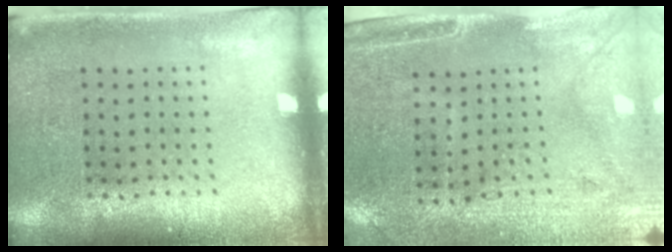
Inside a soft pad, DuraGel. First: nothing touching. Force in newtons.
{"total": 3.0, "press": 2.6, "slide": 1.5}